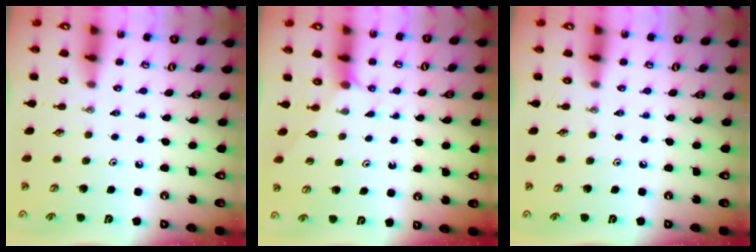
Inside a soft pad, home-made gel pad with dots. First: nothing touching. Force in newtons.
{"total": 4.2, "press": 4.2, "slide": 0.4}
{"total": 0.0}